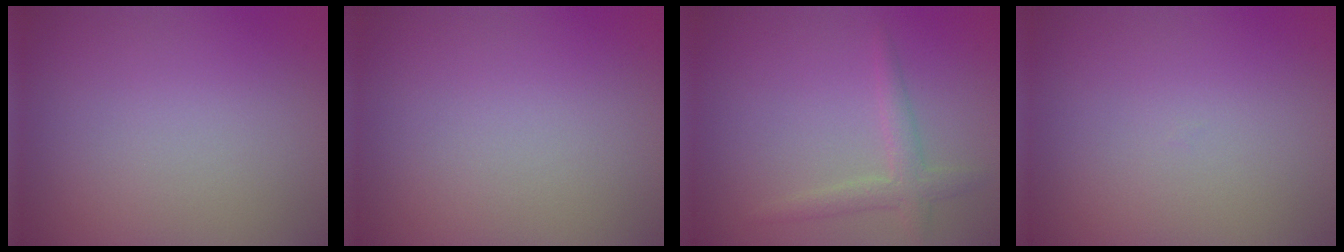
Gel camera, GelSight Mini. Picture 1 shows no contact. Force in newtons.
{"total": 0.0}
{"total": 2.1, "press": 2.1, "slide": 0.1}
{"total": 0.0}